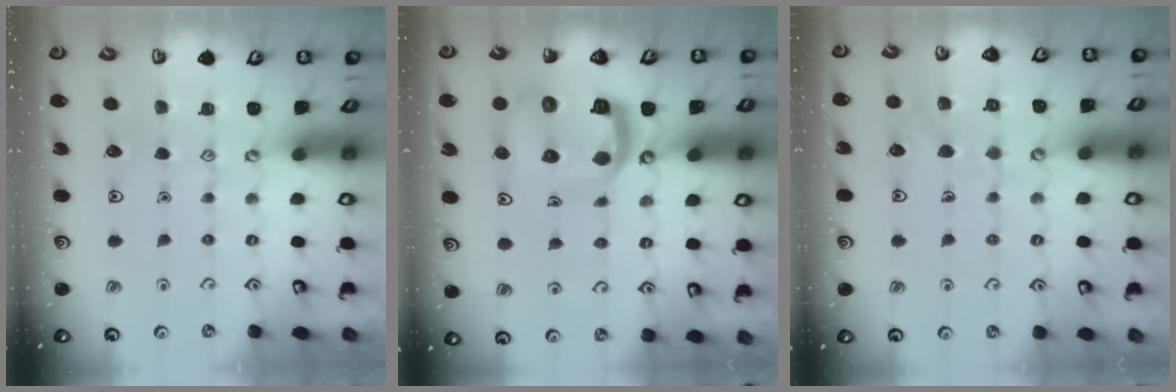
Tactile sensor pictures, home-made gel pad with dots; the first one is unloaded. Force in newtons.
{"total": 14.0, "press": 13.9, "slide": 1.6}
{"total": 7.0, "press": 7.0, "slide": 0.5}